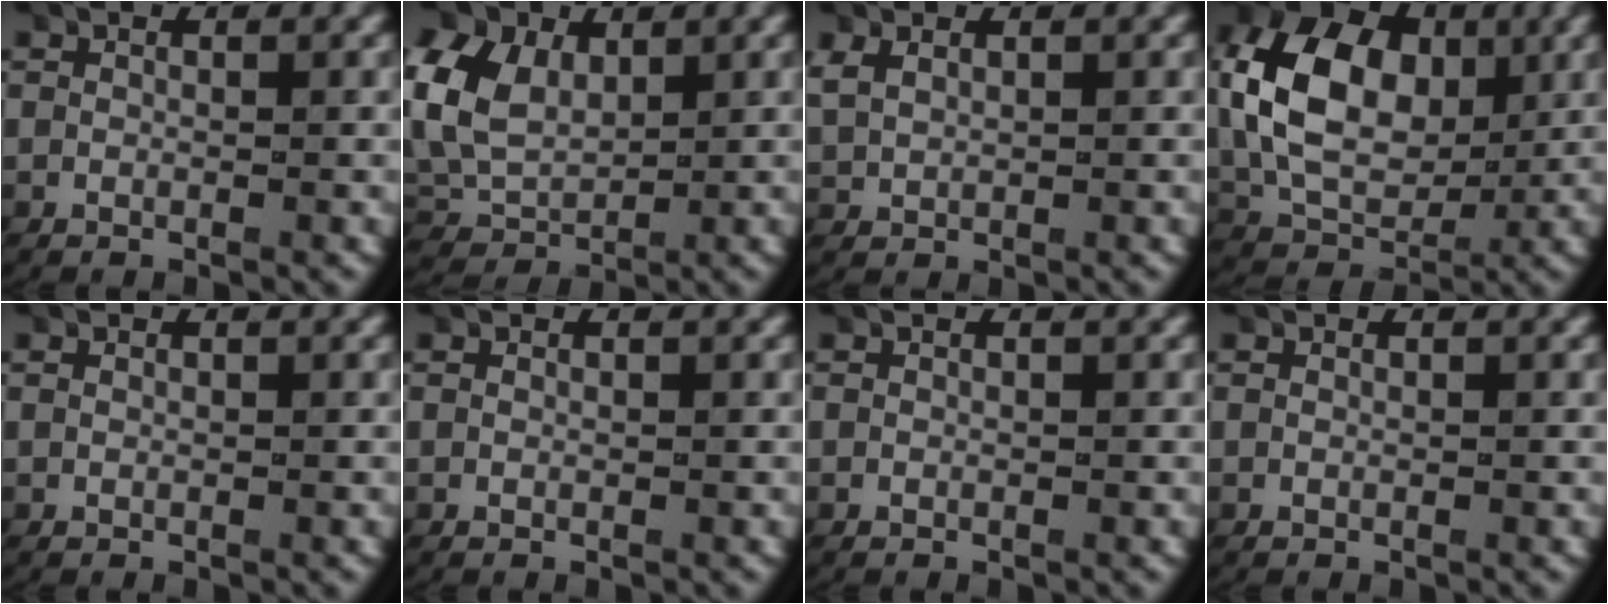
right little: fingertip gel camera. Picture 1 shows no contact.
{"total": 8.6, "force": [1.3, 7.3, 4.4], "torque": [-0.126, -0.012, 0.023]}
{"total": 1.7, "force": [0.8, 1.2, 0.8], "torque": [-0.025, 0.002, 0.025]}
{"total": 10.1, "force": [1.4, 7.2, 7.0], "torque": [-0.144, 0.001, 0.025]}
{"total": 0.0}
{"total": 0.0}
{"total": 0.0}
{"total": 0.0}